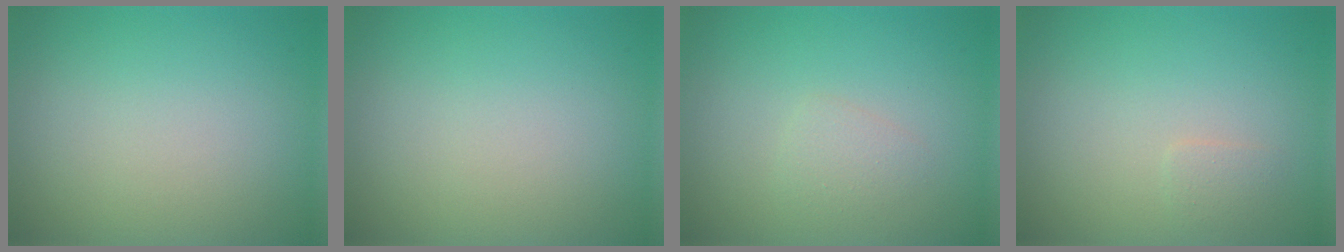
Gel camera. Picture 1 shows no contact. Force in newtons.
{"total": 0.0}
{"total": 1.1, "press": 1.1, "slide": 0.1}
{"total": 0.7, "press": 0.7, "slide": 0.1}